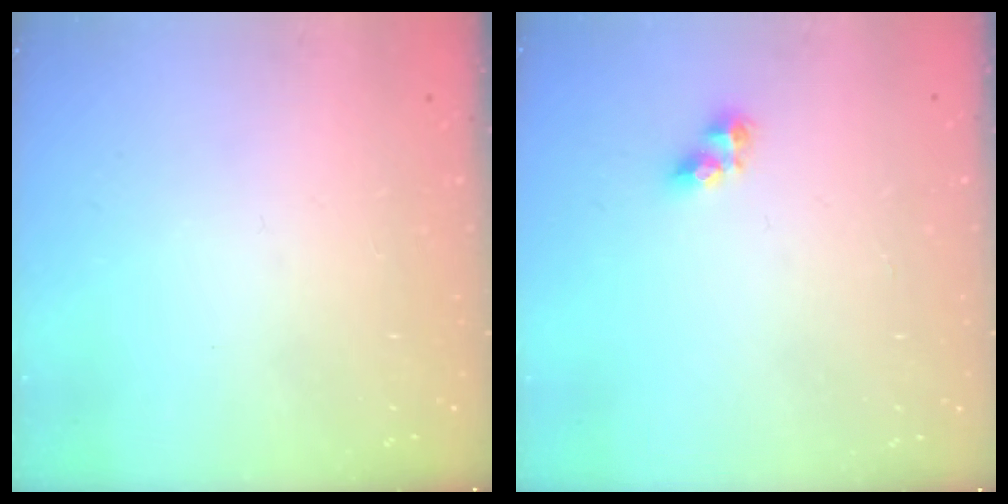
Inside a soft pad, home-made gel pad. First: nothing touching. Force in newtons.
{"total": 5.3, "press": 5.2, "slide": 0.4}